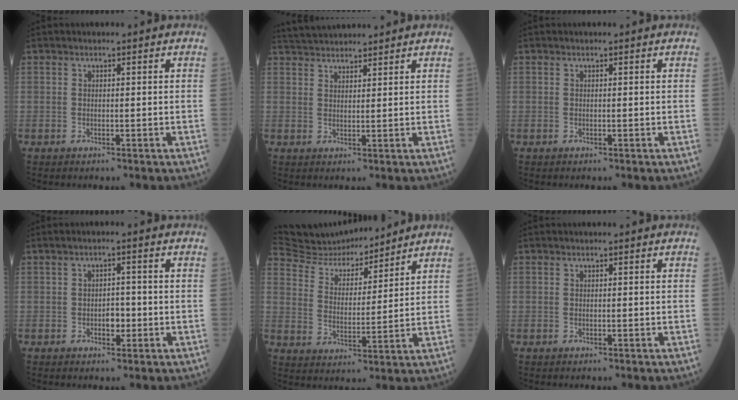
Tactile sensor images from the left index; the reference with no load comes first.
{"total": 6.8, "force": [6.5, 0.8, 1.8], "torque": [-0.036, 0.036, 0.112]}
{"total": 0.0}
{"total": 2.4, "force": [-0.6, 1.2, 2.0], "torque": [-0.028, 0.003, -0.008]}
{"total": 14.8, "force": [14.1, 3.0, 3.3], "torque": [-0.061, 0.009, 0.240]}
{"total": 0.0}